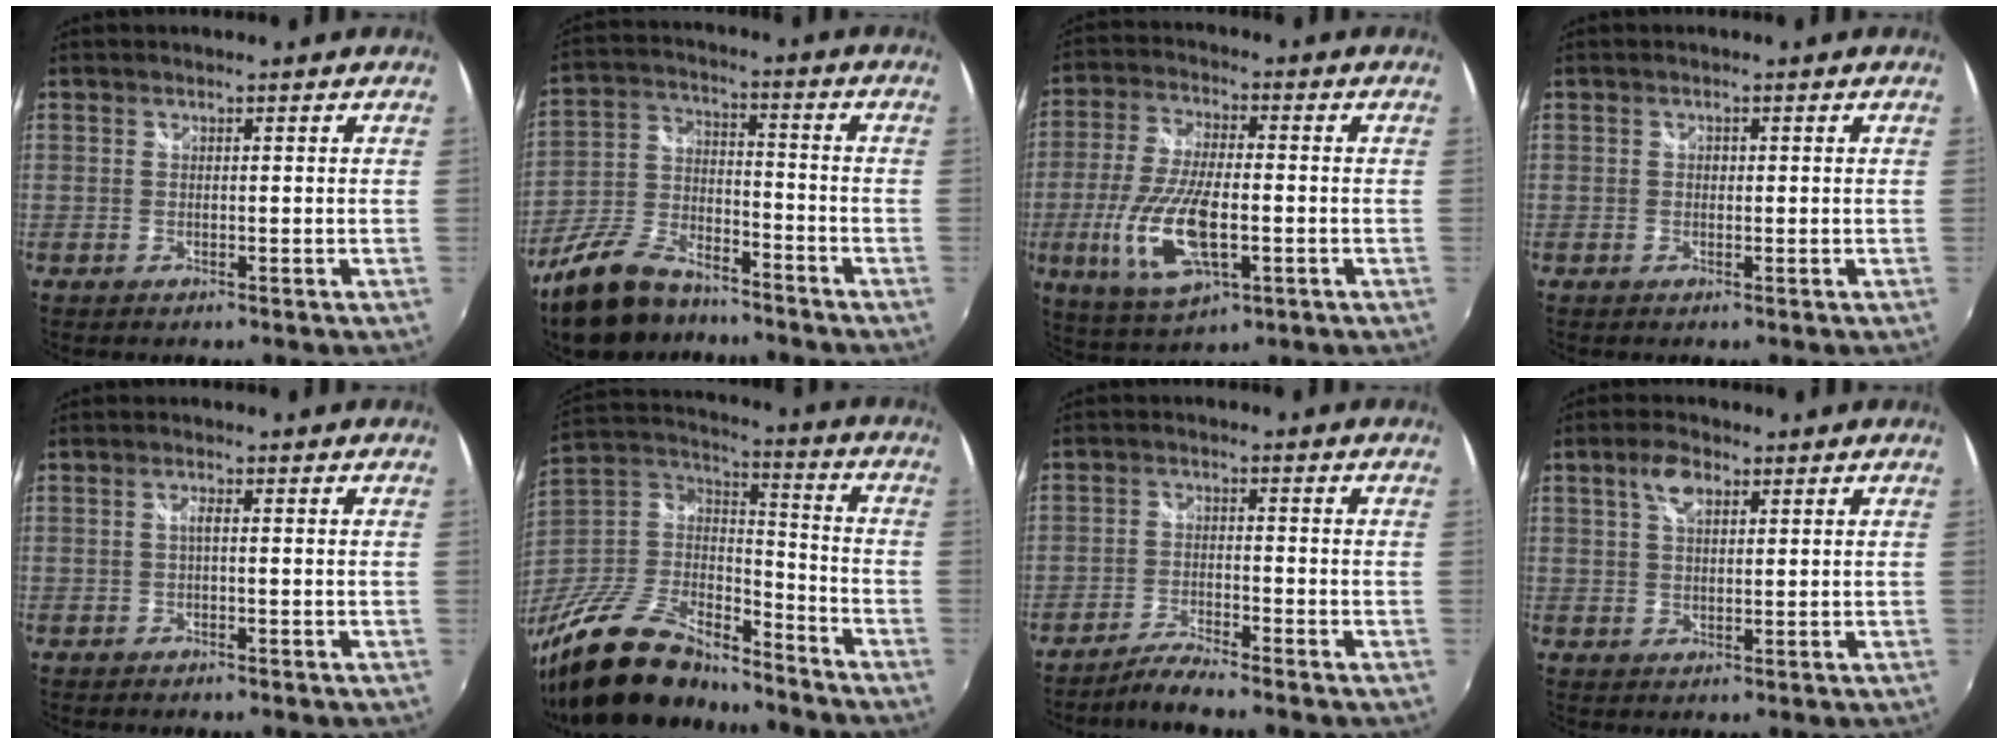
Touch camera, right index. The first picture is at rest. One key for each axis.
{"total": 16.0, "fx": -12.1, "fy": 6.8, "fz": 7.9, "tx": -0.183, "ty": -0.007, "tz": -0.223}
{"total": 14.3, "fx": -3.3, "fy": 5.4, "fz": 12.9, "tx": -0.270, "ty": -0.011, "tz": -0.059}
{"total": 0.7, "fx": 0.0, "fy": 0.7, "fz": 0.2, "tx": -0.002, "ty": 0.001, "tz": -0.003}
{"total": 0.9, "fx": 0.1, "fy": 0.0, "fz": 0.8, "tx": -0.015, "ty": 0.007, "tz": 0.000}
{"total": 26.3, "fx": -19.9, "fy": 11.2, "fz": 13.1, "tx": -0.288, "ty": 0.005, "tz": -0.338}
{"total": 4.2, "fx": -3.8, "fy": -0.2, "fz": 1.6, "tx": -0.052, "ty": -0.003, "tz": -0.078}
{"total": 4.6, "fx": 2.2, "fy": 2.3, "fz": 3.4, "tx": -0.060, "ty": 0.009, "tz": 0.040}